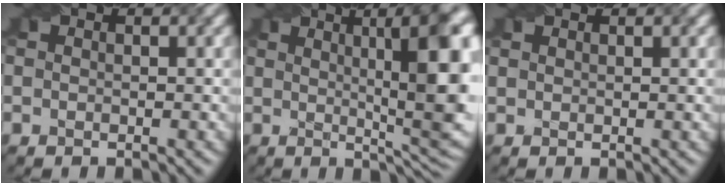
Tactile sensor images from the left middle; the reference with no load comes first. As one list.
[{"total": 11.9, "force": [2.8, 2.7, 11.3], "torque": [-0.128, 0.003, 0.047]}, {"total": 1.0, "force": [0.9, 0.2, 0.3], "torque": [-0.010, 0.000, 0.015]}]